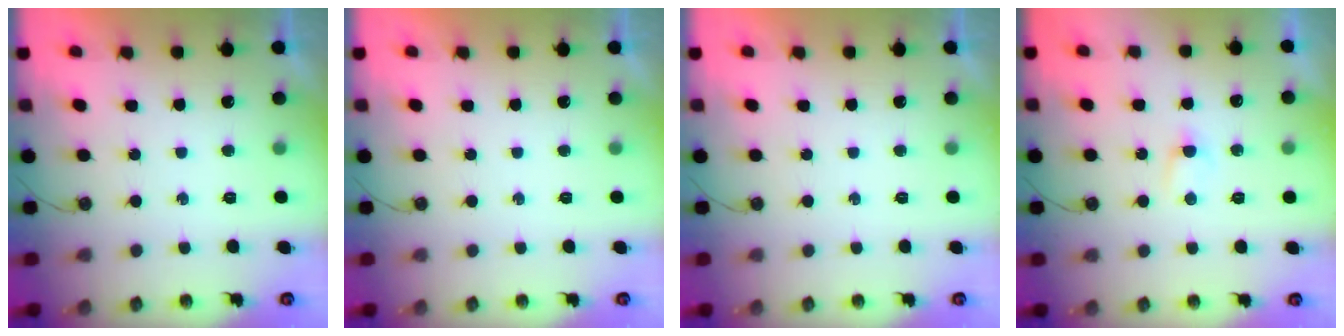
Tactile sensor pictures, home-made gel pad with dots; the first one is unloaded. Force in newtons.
{"total": 0.0}
{"total": 0.0}
{"total": 2.7, "press": 2.7, "slide": 0.4}